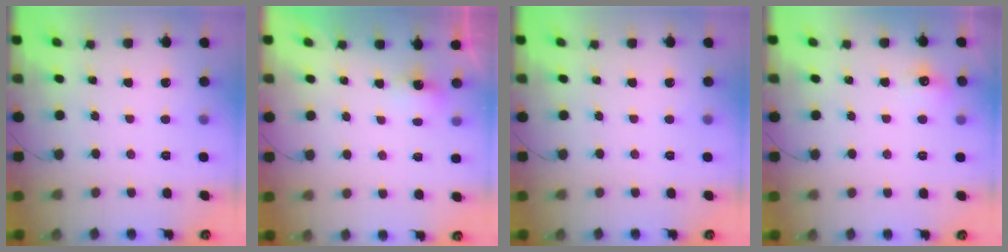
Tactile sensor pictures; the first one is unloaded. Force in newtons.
{"total": 2.7, "press": 2.6, "slide": 0.6}
{"total": 0.0}
{"total": 6.2, "press": 5.9, "slide": 1.8}